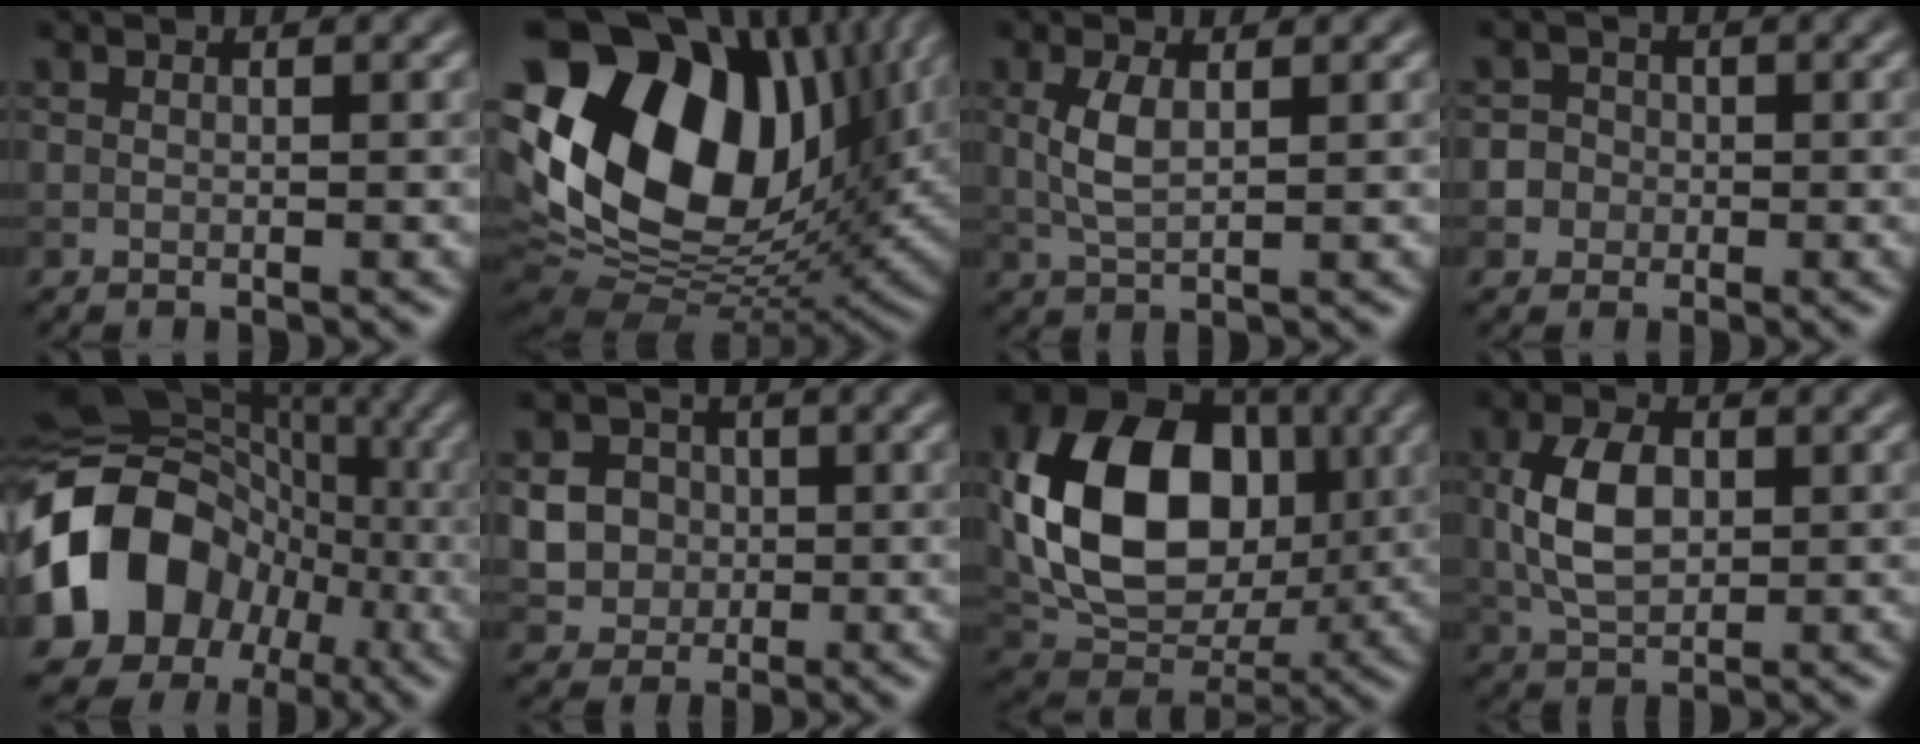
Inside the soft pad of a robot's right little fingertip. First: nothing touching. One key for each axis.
{"total": 19.9, "fx": 5.1, "fy": 13.1, "fz": 14.1, "tx": -0.282, "ty": 0.009, "tz": 0.097}
{"total": 2.7, "fx": 0.6, "fy": 1.0, "fz": 2.4, "tx": -0.059, "ty": 0.002, "tz": 0.013}
{"total": 3.7, "fx": -0.5, "fy": 3.5, "fz": 1.0, "tx": 0.013, "ty": 0.020, "tz": -0.030}
{"total": 13.7, "fx": -3.3, "fy": 11.3, "fz": 7.1, "tx": -0.138, "ty": -0.007, "tz": -0.070}
{"total": 4.1, "fx": 0.0, "fy": 3.8, "fz": 1.4, "tx": -0.014, "ty": 0.009, "tz": -0.004}
{"total": 13.1, "fx": 1.4, "fy": 9.7, "fz": 8.8, "tx": -0.164, "ty": -0.001, "tz": 0.028}
{"total": 5.3, "fx": 0.4, "fy": 3.2, "fz": 4.2, "tx": -0.091, "ty": 0.003, "tz": 0.008}